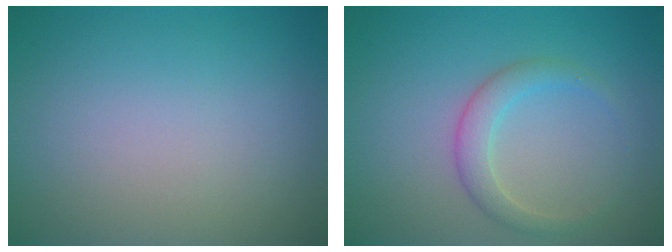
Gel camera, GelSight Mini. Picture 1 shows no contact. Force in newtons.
{"total": 2.3, "press": 2.3, "slide": 0.1}